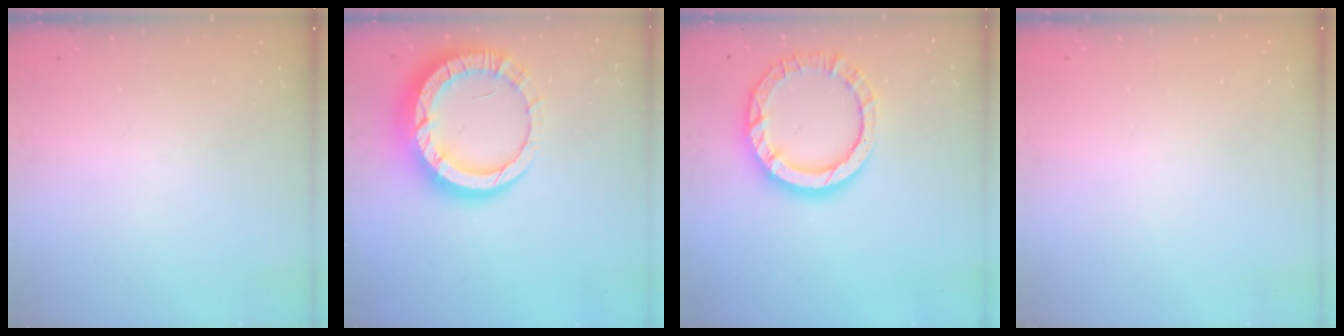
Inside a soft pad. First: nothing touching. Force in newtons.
{"total": 15.5, "press": 15.5, "slide": 1.3}
{"total": 11.5, "press": 11.5, "slide": 0.9}
{"total": 2.6, "press": 2.6, "slide": 0.2}